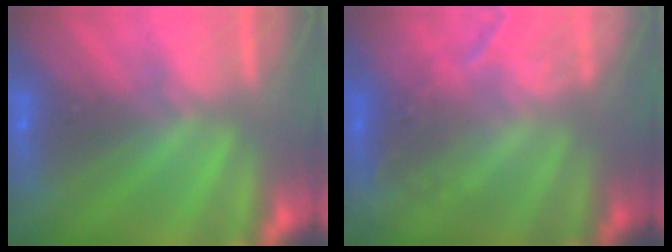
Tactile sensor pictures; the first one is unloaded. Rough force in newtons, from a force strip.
{"total": 2.2}